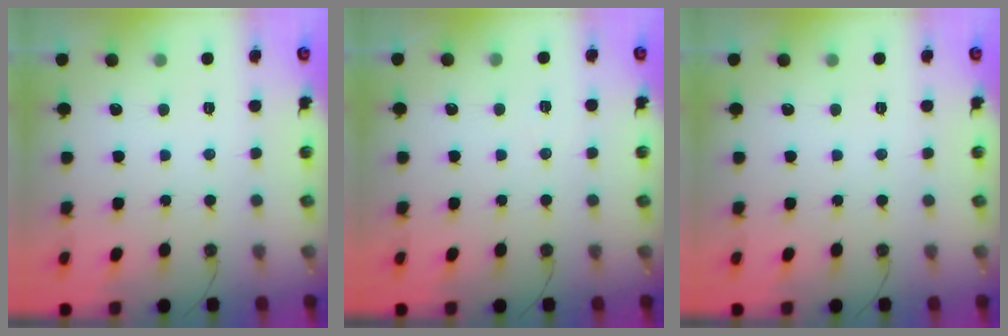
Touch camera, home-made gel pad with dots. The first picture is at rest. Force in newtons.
{"total": 3.8, "press": 3.0, "slide": 2.3}
{"total": 0.0}